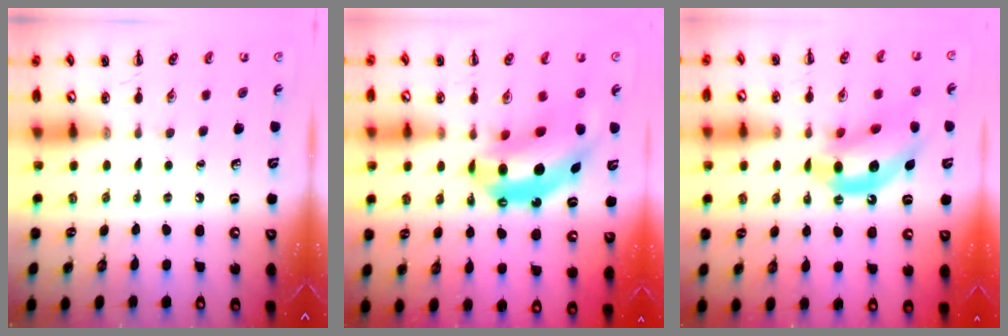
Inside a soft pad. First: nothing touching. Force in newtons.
{"total": 13.6, "press": 13.1, "slide": 3.7}
{"total": 13.4, "press": 12.9, "slide": 3.7}